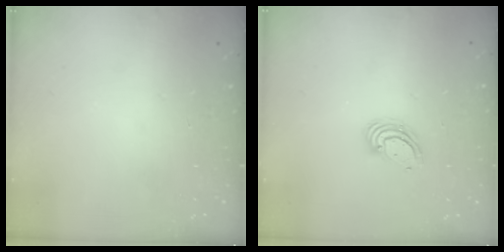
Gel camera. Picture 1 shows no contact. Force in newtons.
{"total": 4.4, "press": 4.4, "slide": 0.4}